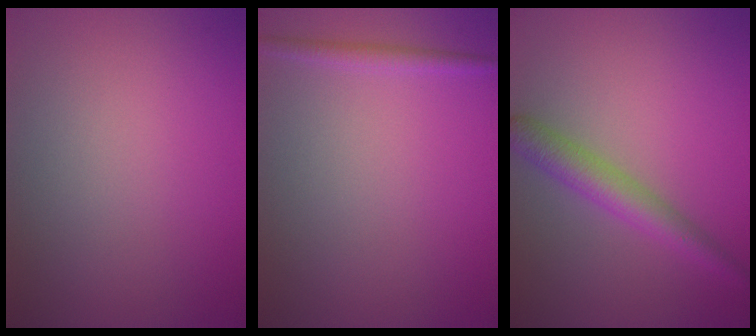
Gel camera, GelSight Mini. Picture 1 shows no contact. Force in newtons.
{"total": 1.3, "press": 1.3, "slide": 0.1}
{"total": 3.3, "press": 3.3, "slide": 0.1}